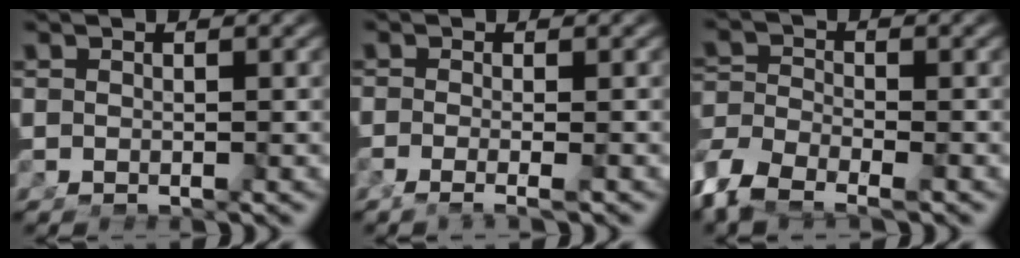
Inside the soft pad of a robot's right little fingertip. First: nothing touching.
{"total": 2.2, "force": [-1.4, -0.5, 1.6], "torque": [-0.029, -0.010, -0.022]}
{"total": 5.2, "force": [-3.3, 3.0, 2.6], "torque": [-0.061, -0.033, -0.043]}